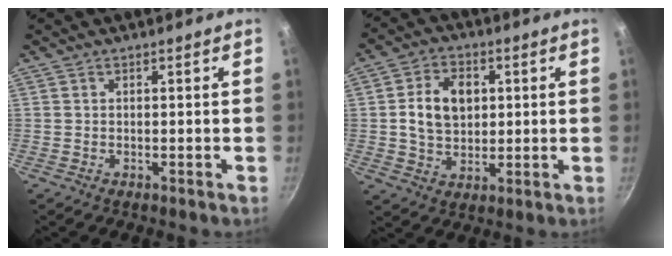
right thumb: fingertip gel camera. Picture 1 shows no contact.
{"total": 9.6, "force": [1.5, 7.0, 6.3], "torque": [-0.088, 0.001, 0.022]}